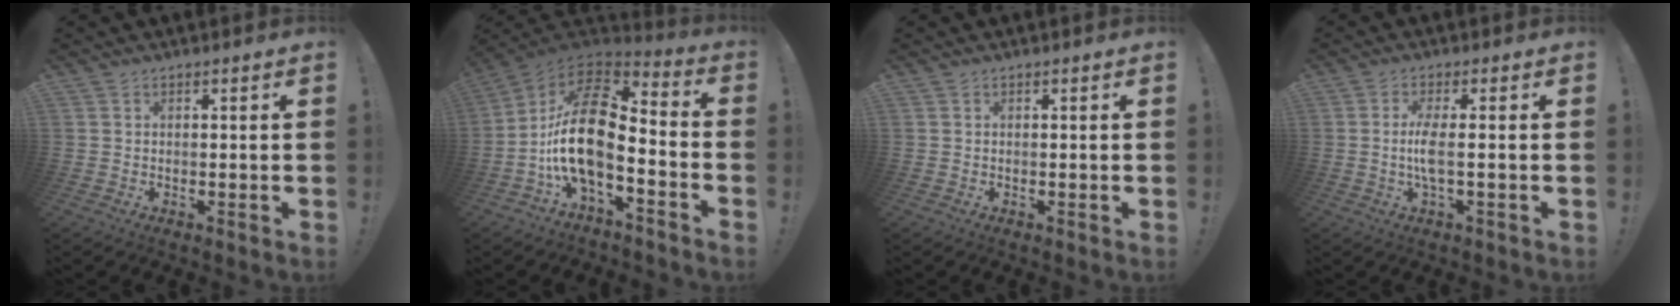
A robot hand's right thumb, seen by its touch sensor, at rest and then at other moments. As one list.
[{"total": 19.1, "force": [-3.4, 9.1, 16.4], "torque": [-0.330, 0.016, -0.060]}, {"total": 0.0}, {"total": 6.0, "force": [-0.4, 0.3, 6.0], "torque": [-0.131, -0.012, -0.013]}]